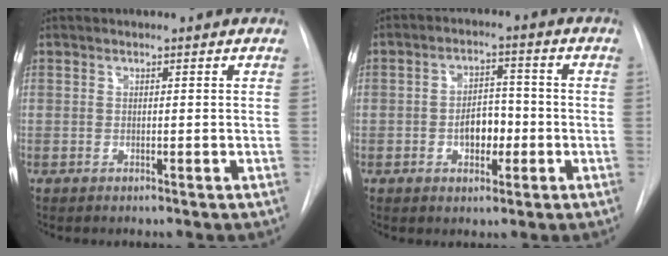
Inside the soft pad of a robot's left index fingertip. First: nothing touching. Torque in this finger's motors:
{"motor_torque": [0.26, 0.08, 0.11, 0.05]}